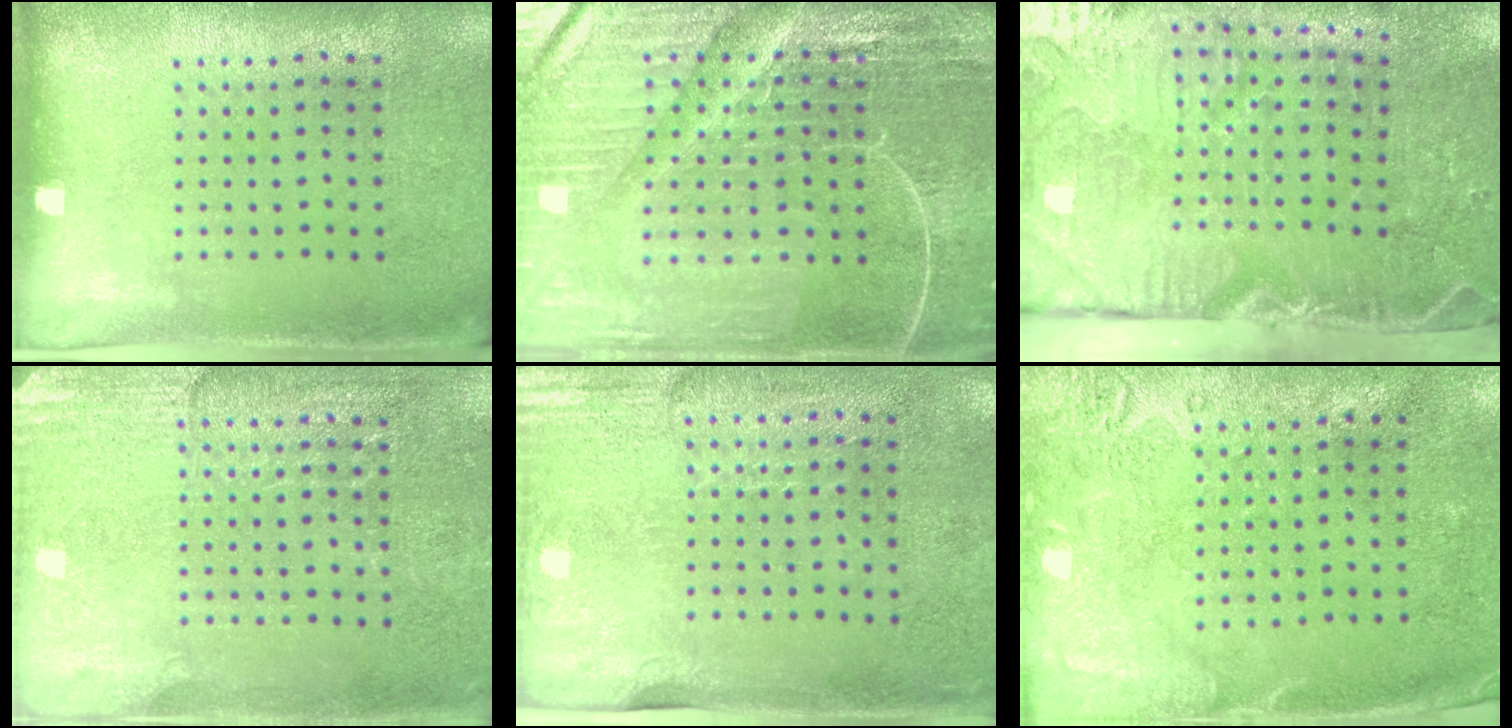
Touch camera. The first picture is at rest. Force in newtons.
{"total": 6.4, "press": 5.7, "slide": 2.9}
{"total": 5.3, "press": 4.3, "slide": 3.1}
{"total": 2.9, "press": 2.9, "slide": 0.2}
{"total": 2.9, "press": 2.4, "slide": 1.6}
{"total": 2.8, "press": 2.2, "slide": 1.7}